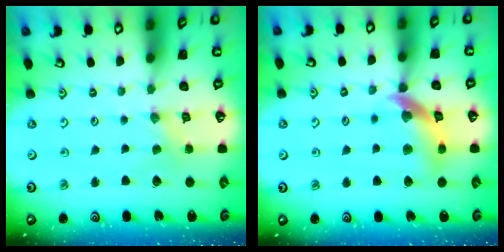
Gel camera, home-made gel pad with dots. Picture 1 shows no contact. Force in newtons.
{"total": 12.7, "press": 12.6, "slide": 1.6}